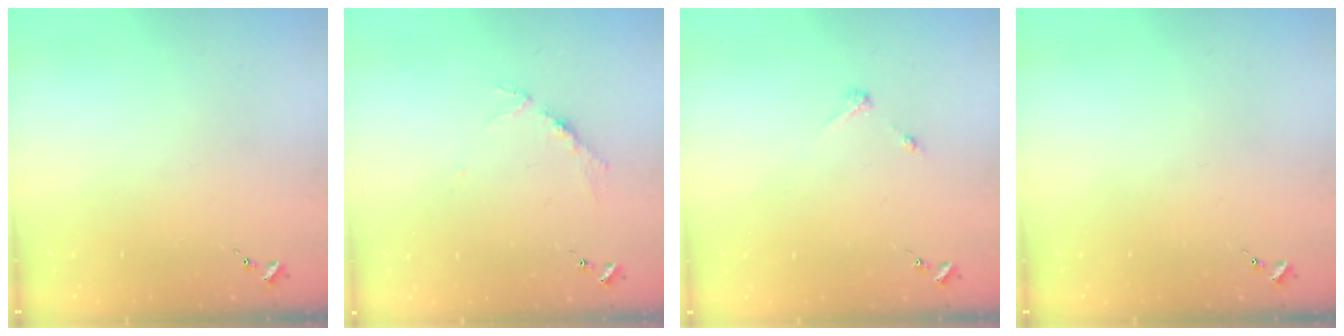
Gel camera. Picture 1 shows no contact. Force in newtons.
{"total": 3.9, "press": 3.8, "slide": 0.5}
{"total": 2.7, "press": 2.7, "slide": 0.3}
{"total": 0.0}